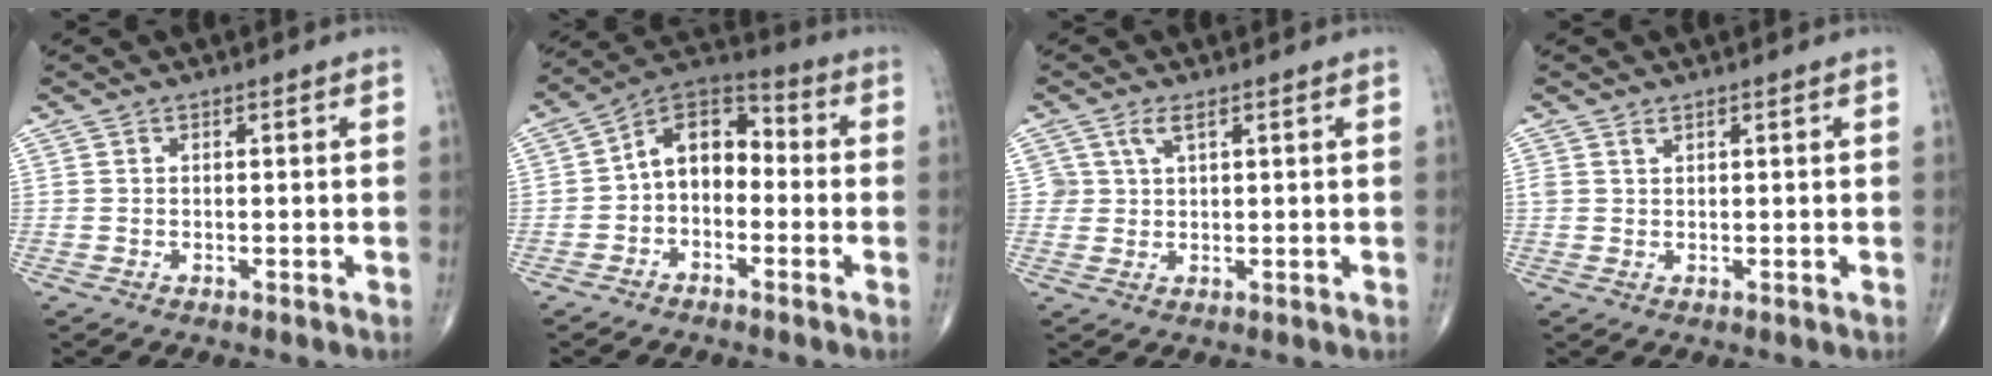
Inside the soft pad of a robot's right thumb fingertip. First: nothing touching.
{"total": 8.7, "force": [-1.1, 6.3, 6.0], "torque": [-0.066, 0.039, -0.042]}
{"total": 2.6, "force": [1.4, 1.3, 1.7], "torque": [-0.030, -0.003, 0.032]}
{"total": 1.0, "force": [0.8, 0.5, 0.4], "torque": [-0.004, 0.000, 0.015]}